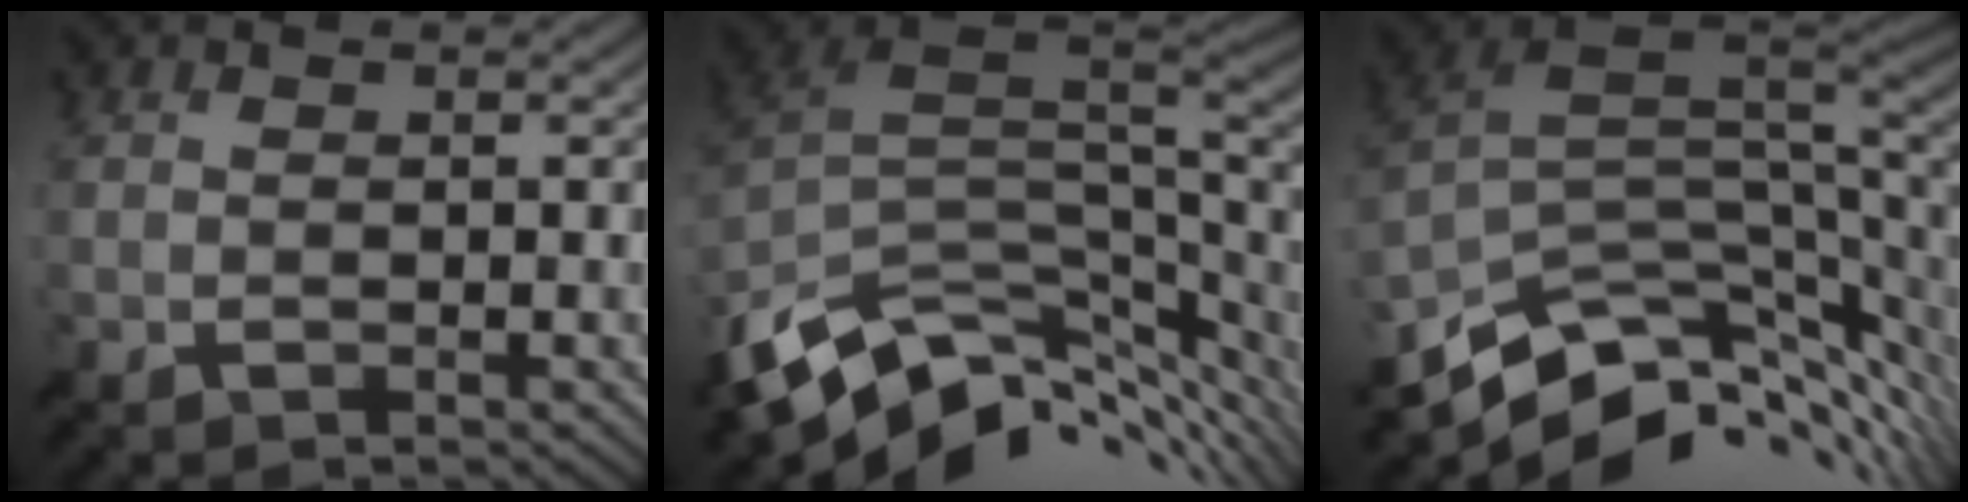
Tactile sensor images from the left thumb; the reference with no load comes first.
{"total": 12.4, "force": [-5.4, 6.3, 9.2], "torque": [-0.207, -0.032, -0.081]}
{"total": 12.5, "force": [-4.9, 6.2, 9.7], "torque": [-0.201, -0.026, -0.079]}